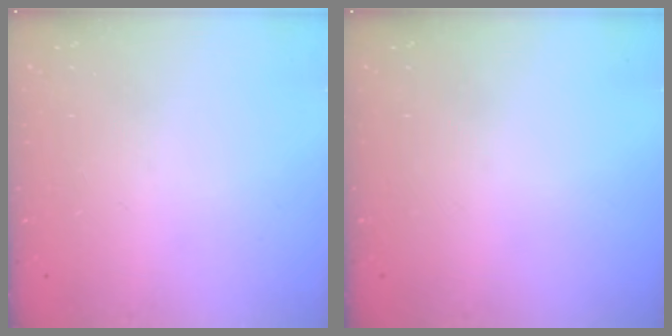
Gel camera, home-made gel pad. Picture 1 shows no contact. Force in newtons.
{"total": 0.0}